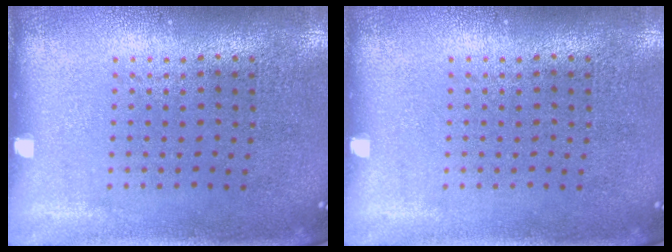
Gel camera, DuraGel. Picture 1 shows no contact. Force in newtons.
{"total": 0.0}